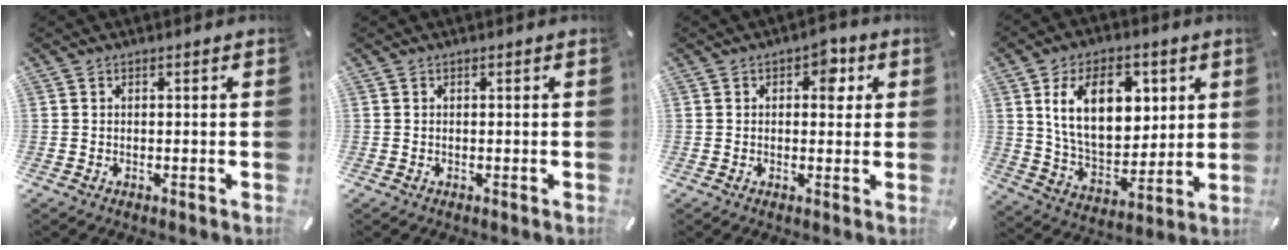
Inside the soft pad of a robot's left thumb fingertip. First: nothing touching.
{"total": 0.0}
{"total": 4.9, "force": [1.6, 3.2, 3.4], "torque": [-0.025, -0.008, 0.015]}
{"total": 16.9, "force": [5.8, 11.0, 11.4], "torque": [-0.188, -0.003, 0.106]}